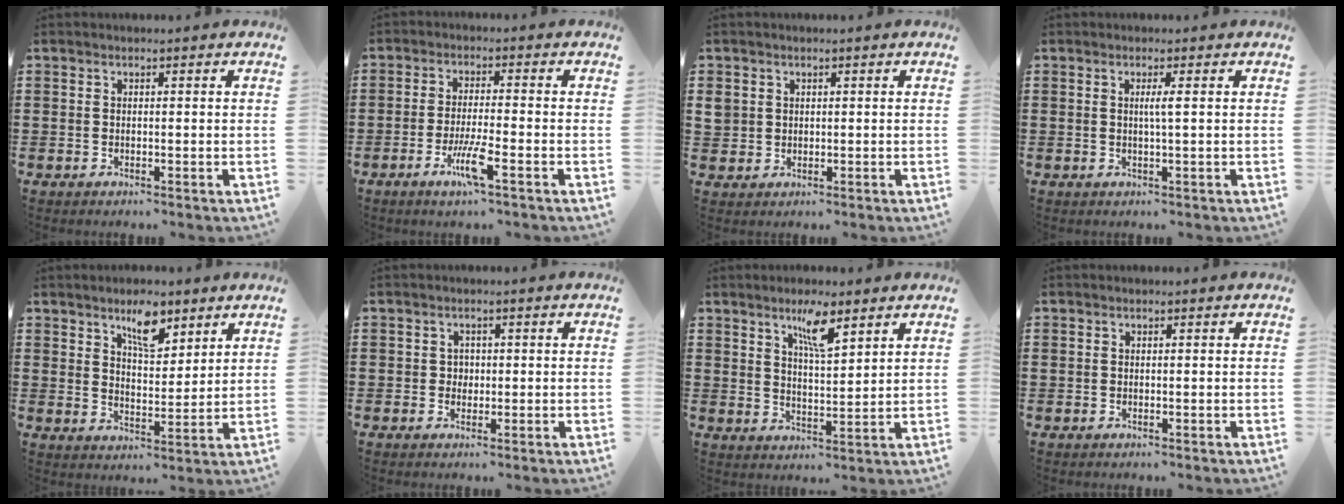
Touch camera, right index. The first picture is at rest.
{"total": 5.5, "force": [-2.8, 0.3, 4.8], "torque": [-0.097, -0.014, -0.053]}
{"total": 2.0, "force": [0.5, 1.9, 0.4], "torque": [-0.017, 0.009, 0.008]}
{"total": 1.8, "force": [0.2, -0.2, 1.8], "torque": [-0.034, -0.003, 0.000]}
{"total": 6.6, "force": [4.7, 2.5, 4.0], "torque": [-0.059, -0.012, 0.077]}
{"total": 1.4, "force": [0.1, 1.3, 0.5], "torque": [-0.014, 0.008, 0.001]}
{"total": 5.9, "force": [4.0, 1.3, 4.2], "torque": [-0.069, -0.005, 0.063]}
{"total": 0.0}